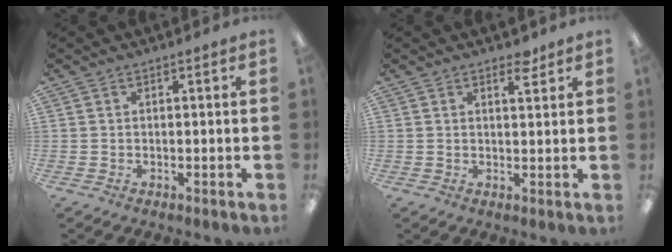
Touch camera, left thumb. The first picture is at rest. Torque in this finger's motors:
{"motor_torque": [-0.04, 0.17, -0.24, -0.30, 0.00]}